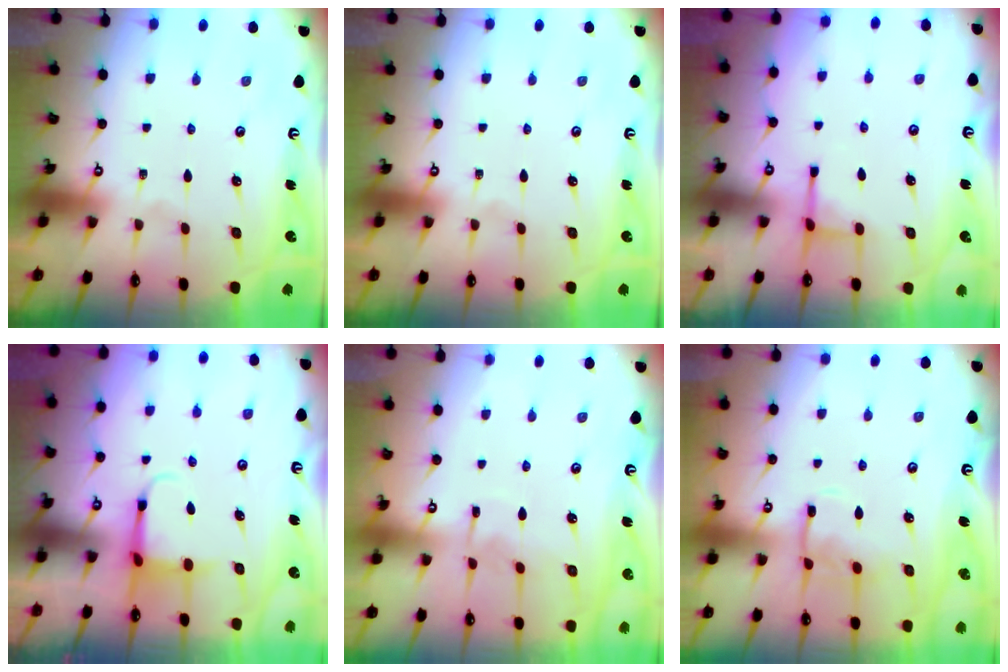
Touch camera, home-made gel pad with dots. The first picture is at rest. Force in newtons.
{"total": 0.0}
{"total": 2.6, "press": 2.5, "slide": 0.8}
{"total": 4.5, "press": 4.4, "slide": 0.9}
{"total": 5.1, "press": 5.1, "slide": 0.2}
{"total": 10.2, "press": 10.2, "slide": 1.1}